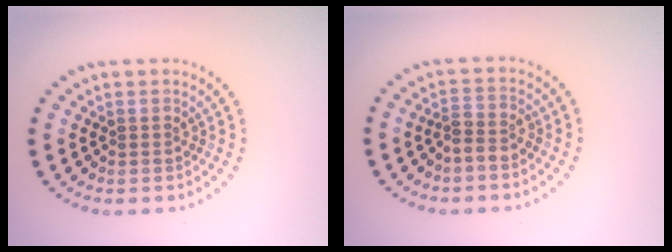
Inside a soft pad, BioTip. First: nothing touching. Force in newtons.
{"total": 1.9, "press": 1.4, "slide": 1.2}